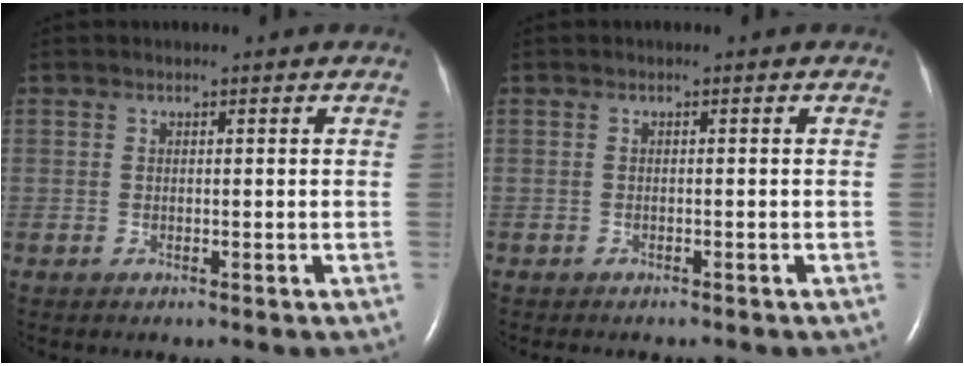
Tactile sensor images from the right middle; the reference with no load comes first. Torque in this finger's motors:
{"motor_torque": [-0.02, 0.03, 0.01, 0.01]}